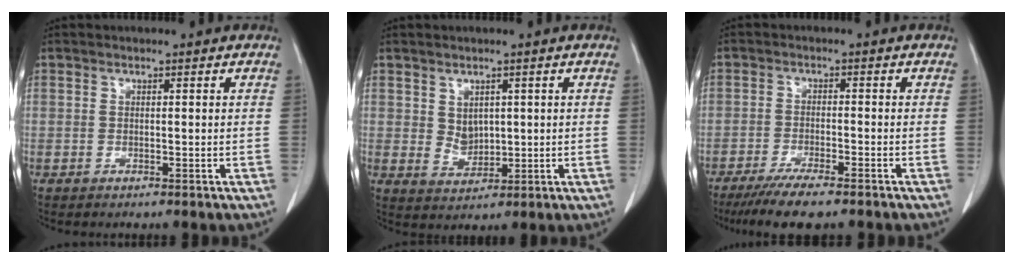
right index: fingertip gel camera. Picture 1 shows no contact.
{"total": 3.3, "force": [1.1, 2.5, 1.9], "torque": [-0.034, -0.001, 0.033]}
{"total": 7.7, "force": [-6.1, 0.6, 4.7], "torque": [-0.074, -0.018, -0.097]}